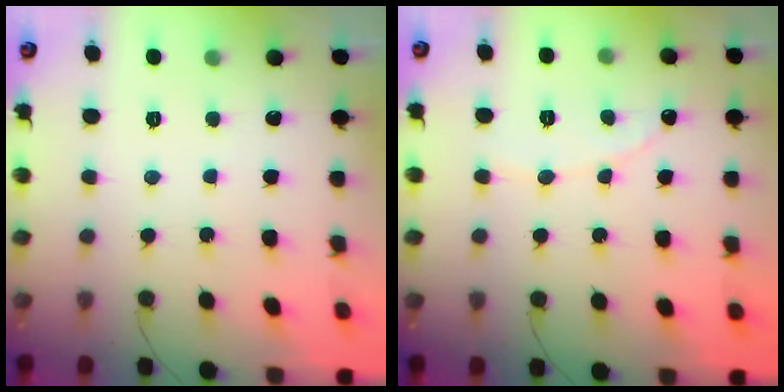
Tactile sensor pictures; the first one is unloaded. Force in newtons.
{"total": 2.1, "press": 2.1, "slide": 0.1}